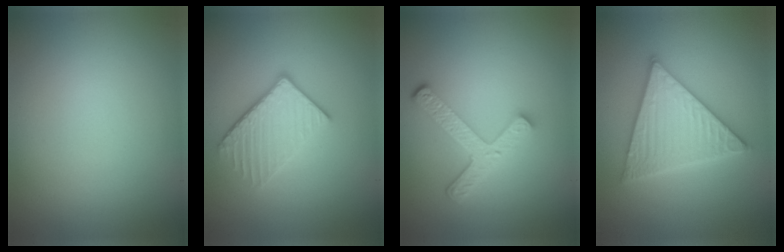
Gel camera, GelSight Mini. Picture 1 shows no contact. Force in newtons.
{"total": 3.7, "press": 3.3, "slide": 1.6}
{"total": 4.3, "press": 3.3, "slide": 2.8}
{"total": 5.4, "press": 5.4, "slide": 0.7}